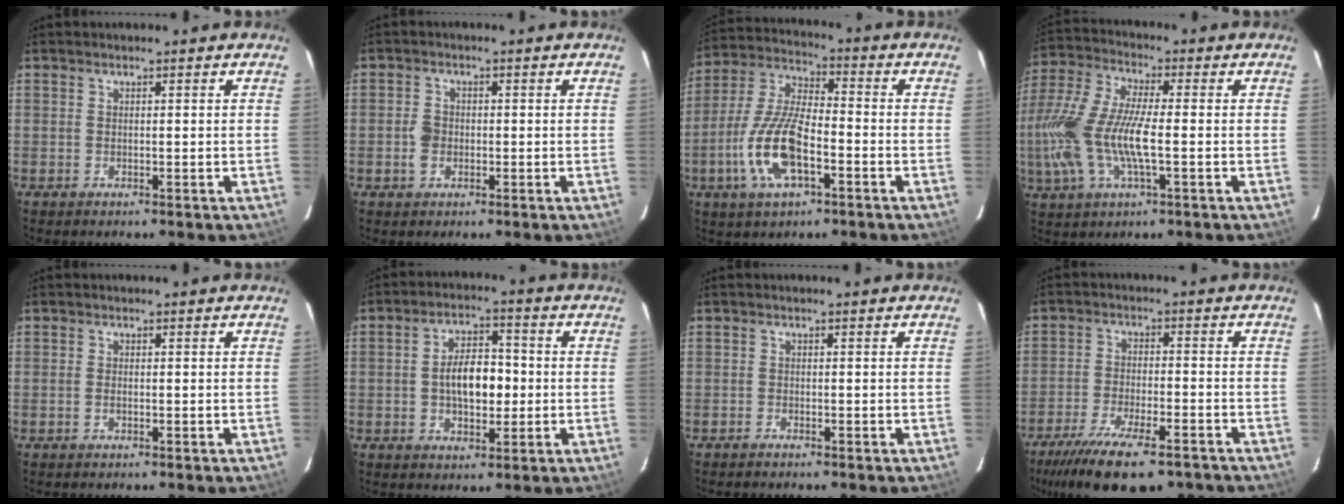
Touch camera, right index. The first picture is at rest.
{"total": 3.0, "force": [-0.7, 2.5, 1.5], "torque": [-0.032, 0.005, -0.013]}
{"total": 14.3, "force": [-5.2, 5.3, 12.2], "torque": [-0.265, -0.004, -0.101]}
{"total": 17.7, "force": [-2.9, 5.6, 16.6], "torque": [-0.345, -0.008, -0.061]}
{"total": 0.9, "force": [-0.3, 0.5, 0.7], "torque": [-0.015, 0.000, -0.006]}
{"total": 8.6, "force": [-0.7, 4.6, 7.3], "torque": [-0.129, 0.015, -0.008]}
{"total": 0.7, "force": [-0.6, 0.2, 0.2], "torque": [-0.006, 0.002, -0.013]}
{"total": 15.8, "force": [-11.6, 4.7, 9.6], "torque": [-0.200, -0.042, -0.188]}